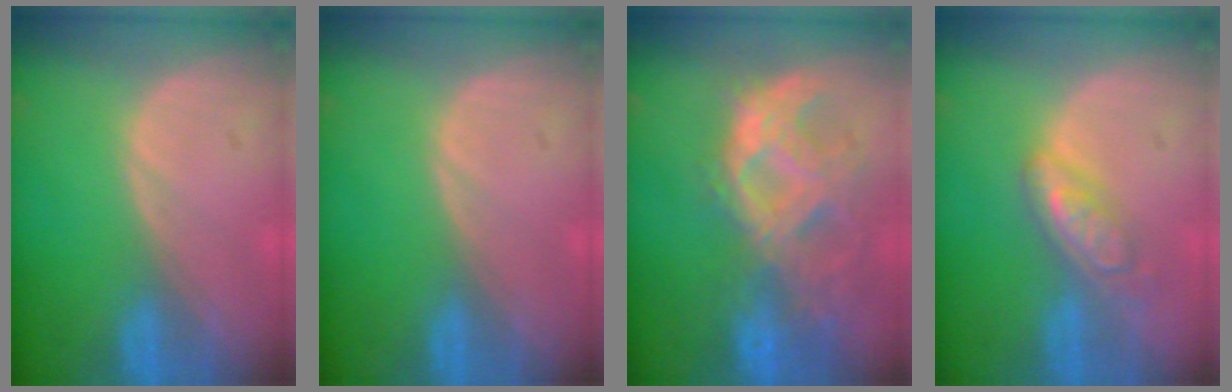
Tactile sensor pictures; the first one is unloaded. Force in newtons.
{"total": 0.0}
{"total": 10.5, "press": 9.2, "slide": 5.1}
{"total": 5.7, "press": 4.9, "slide": 2.9}